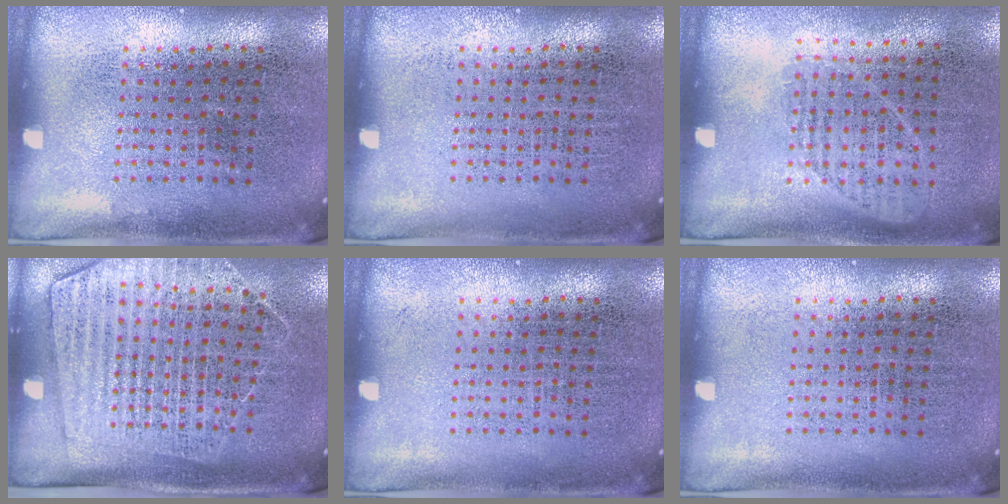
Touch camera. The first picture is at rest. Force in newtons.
{"total": 0.0}
{"total": 1.0, "press": 0.8, "slide": 0.6}
{"total": 1.6, "press": 1.4, "slide": 0.7}
{"total": 0.0}
{"total": 0.0}